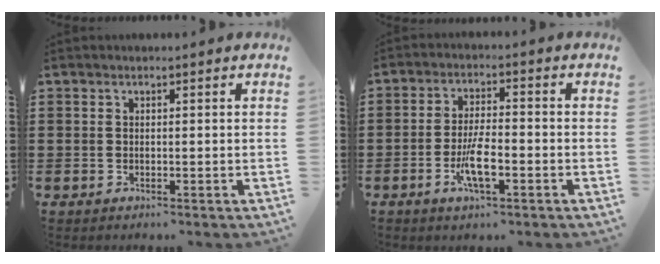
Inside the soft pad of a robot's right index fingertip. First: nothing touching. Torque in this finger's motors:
{"motor_torque": [1.07, 1.07, 0.34, 0.07]}